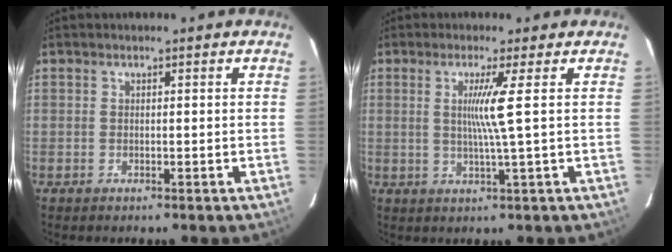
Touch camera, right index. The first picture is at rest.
{"total": 4.4, "force": [0.8, -1.3, 4.1], "torque": [-0.080, -0.007, 0.015]}